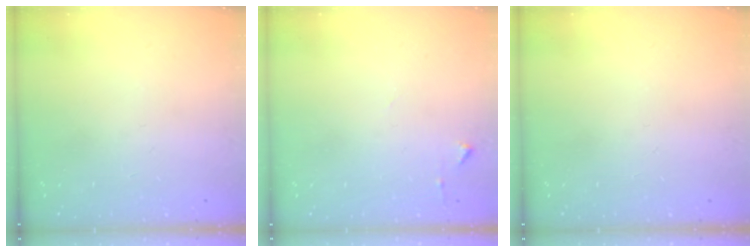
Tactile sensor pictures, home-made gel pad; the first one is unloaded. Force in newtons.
{"total": 5.1, "press": 5.1, "slide": 0.6}
{"total": 0.0}